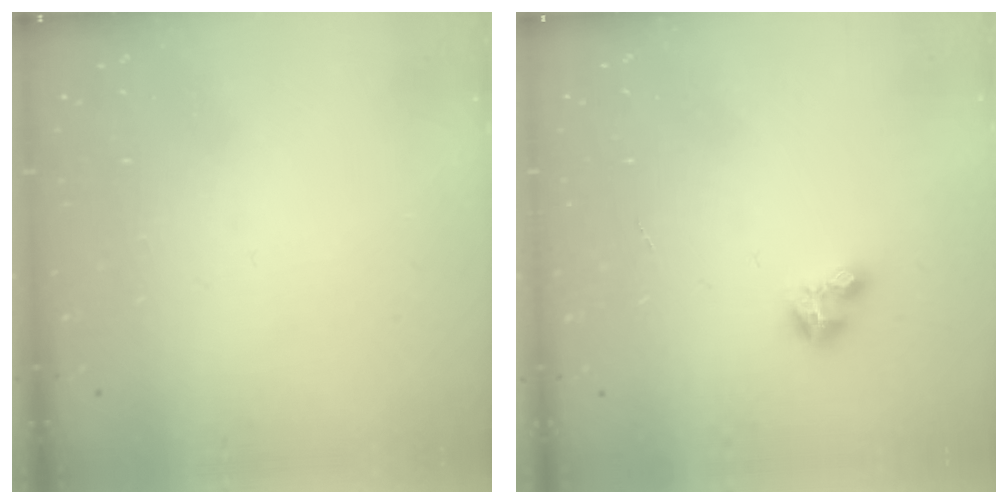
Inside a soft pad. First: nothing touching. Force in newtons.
{"total": 2.8, "press": 2.8, "slide": 0.2}